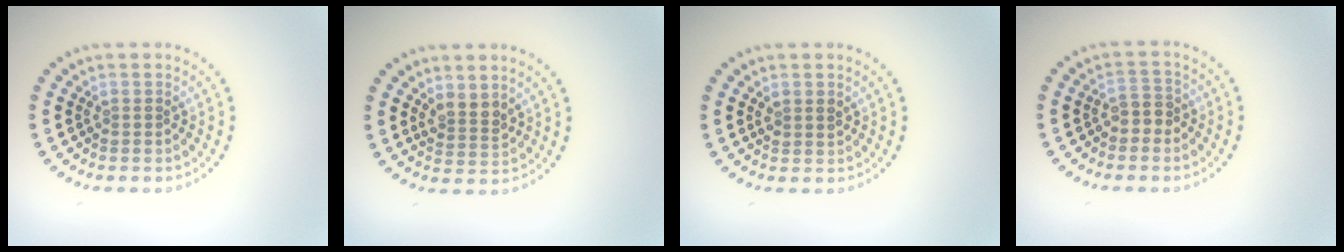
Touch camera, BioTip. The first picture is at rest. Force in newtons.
{"total": 2.1, "press": 1.7, "slide": 1.2}
{"total": 1.1, "press": 1.0, "slide": 0.4}
{"total": 1.9, "press": 1.7, "slide": 0.9}